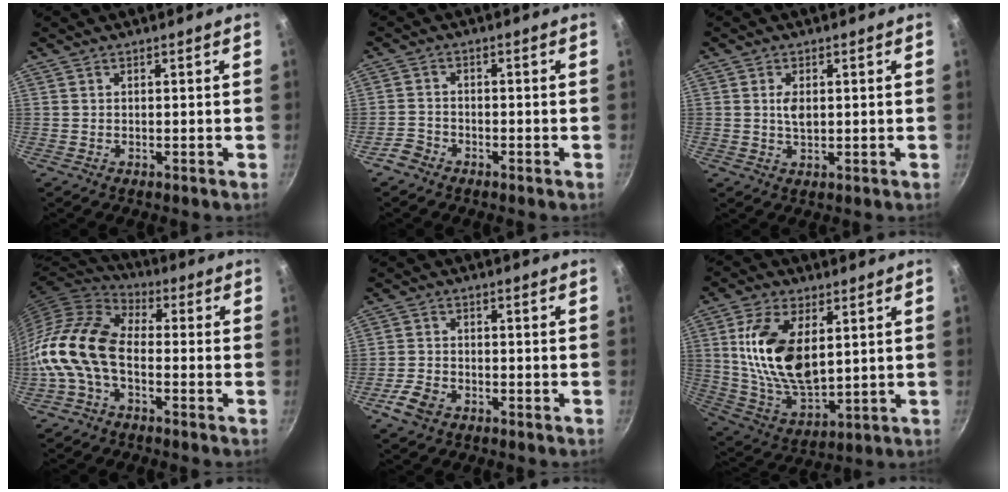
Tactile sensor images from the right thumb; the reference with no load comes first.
{"total": 3.0, "force": [-2.3, 1.7, 0.8], "torque": [-0.016, 0.024, -0.046]}
{"total": 3.1, "force": [0.6, 1.8, 2.5], "torque": [-0.039, -0.001, 0.012]}
{"total": 13.3, "force": [-3.2, 8.0, 10.1], "torque": [-0.188, 0.038, -0.083]}
{"total": 5.1, "force": [-2.9, 3.0, 2.8], "torque": [-0.058, 0.019, -0.057]}
{"total": 17.2, "force": [4.0, 9.3, 13.9], "torque": [-0.253, -0.021, 0.087]}